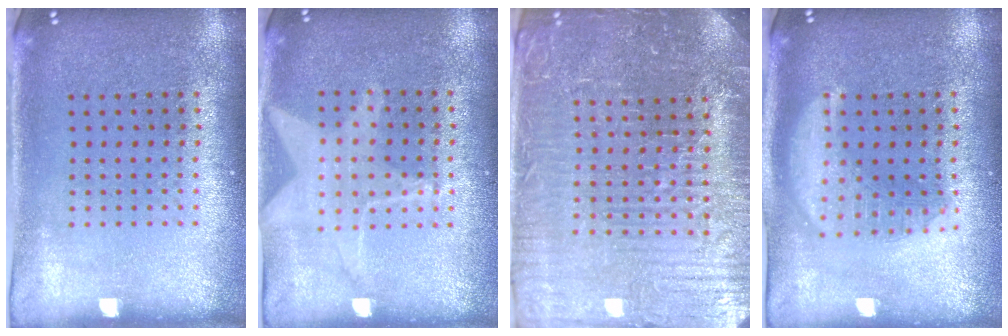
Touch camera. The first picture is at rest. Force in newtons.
{"total": 1.4, "press": 1.4, "slide": 0.4}
{"total": 5.2, "press": 4.9, "slide": 1.7}
{"total": 3.1, "press": 3.1, "slide": 0.3}